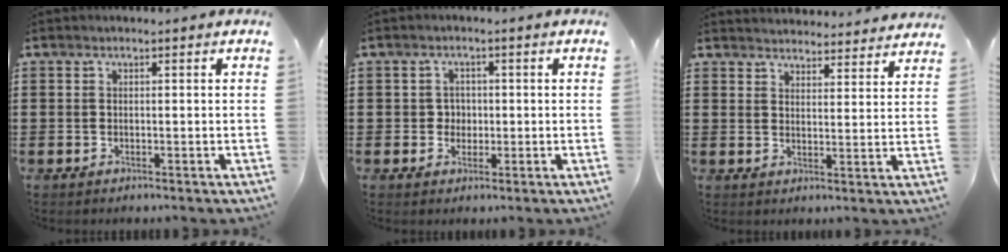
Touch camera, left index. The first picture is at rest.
{"total": 2.3, "force": [0.0, 2.1, 0.8], "torque": [-0.024, 0.009, -0.005]}
{"total": 3.6, "force": [3.6, -0.1, -0.2], "torque": [-0.001, -0.025, 0.062]}